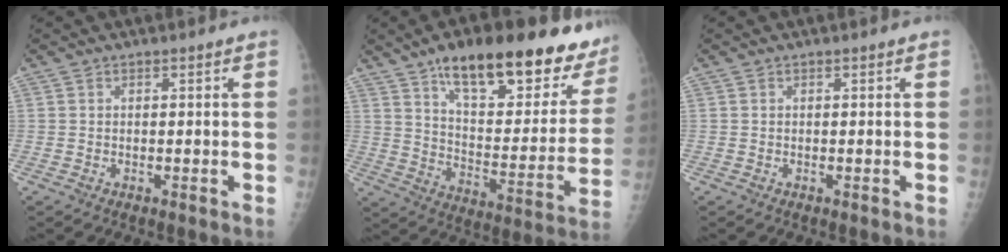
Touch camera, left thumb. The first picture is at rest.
{"total": 28.2, "force": [19.0, 9.9, 18.4], "torque": [-0.220, -0.062, 0.275]}
{"total": 0.0}